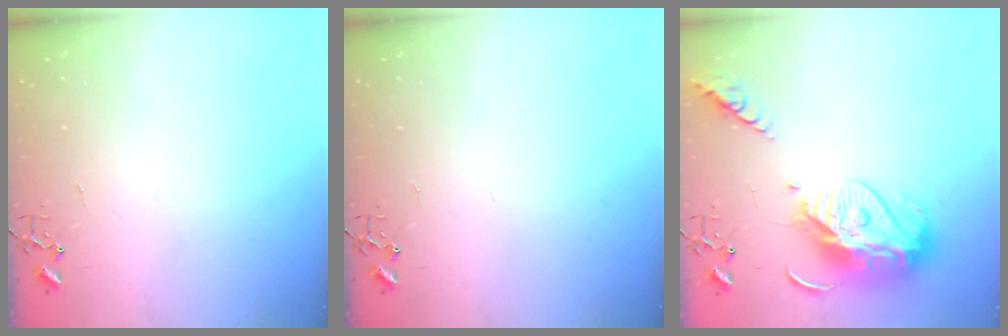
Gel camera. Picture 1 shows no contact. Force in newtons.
{"total": 0.0}
{"total": 17.5, "press": 17.4, "slide": 1.6}